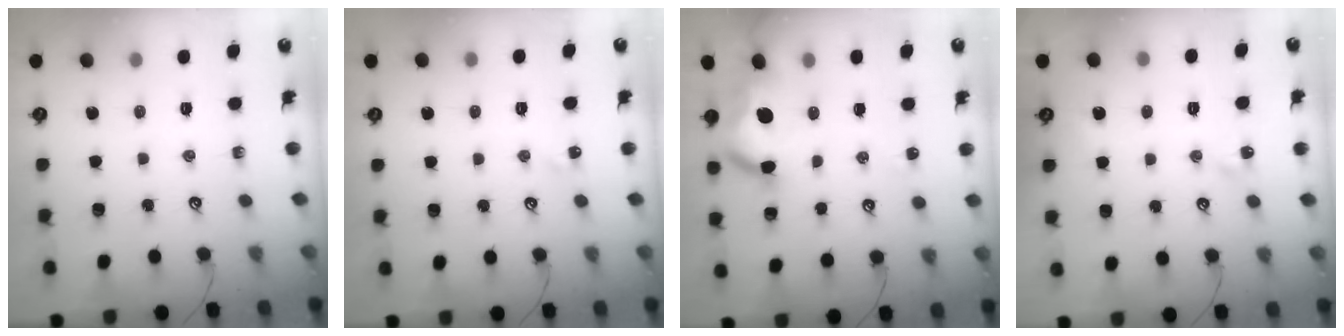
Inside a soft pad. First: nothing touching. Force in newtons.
{"total": 4.9, "press": 4.8, "slide": 0.7}
{"total": 11.5, "press": 11.5, "slide": 1.2}
{"total": 2.7, "press": 2.6, "slide": 0.5}